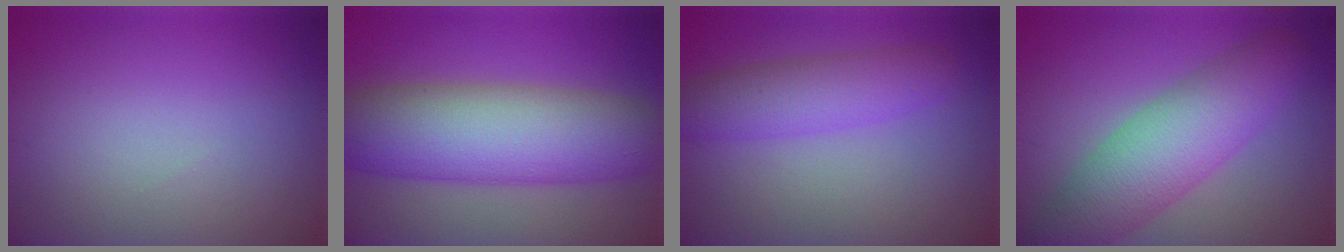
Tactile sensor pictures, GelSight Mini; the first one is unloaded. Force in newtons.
{"total": 10.7, "press": 10.6, "slide": 0.7}
{"total": 4.1, "press": 4.1, "slide": 0.2}
{"total": 7.7, "press": 7.7, "slide": 0.3}